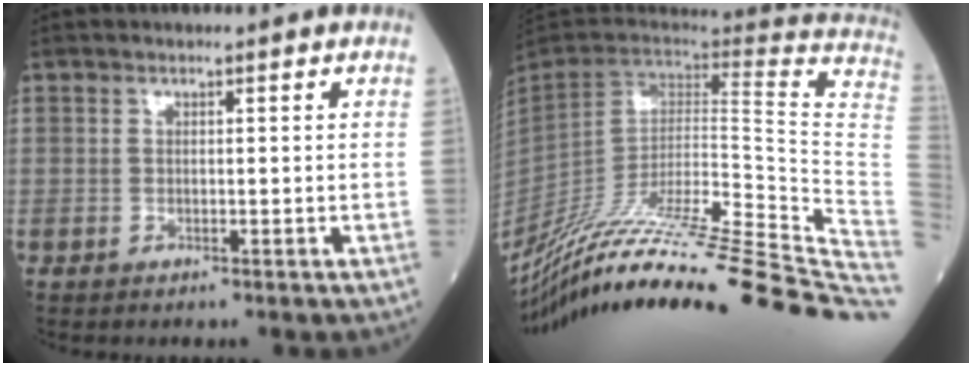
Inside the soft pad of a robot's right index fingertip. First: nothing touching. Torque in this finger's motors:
{"motor_torque": [-1.01, -1.12, 0.78, 0.21]}